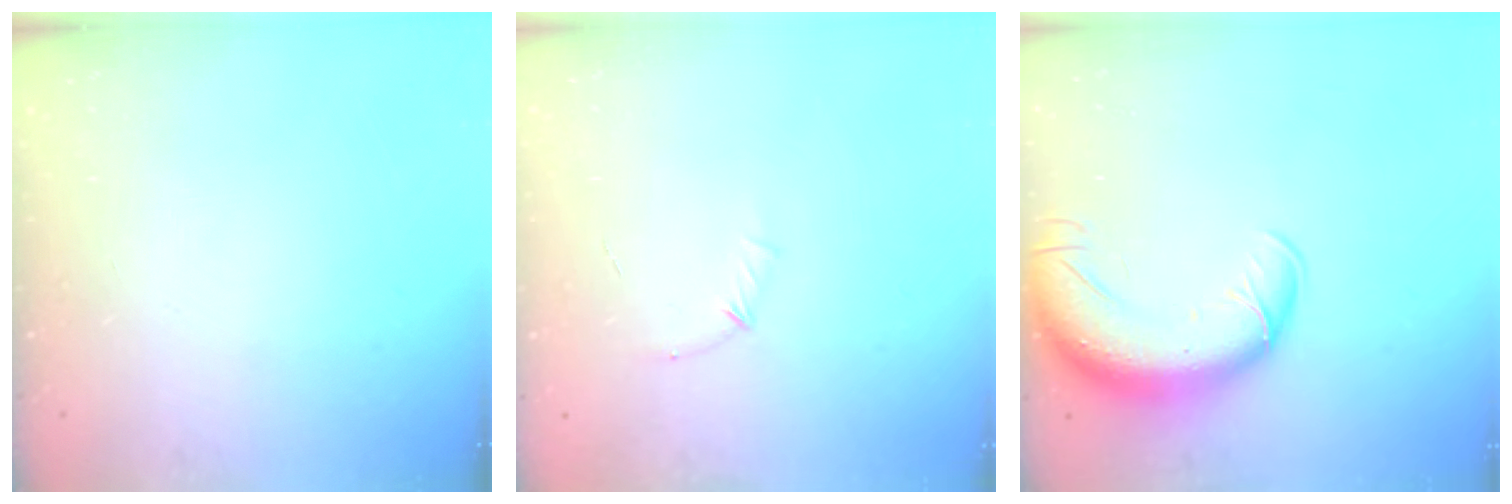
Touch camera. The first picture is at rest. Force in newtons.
{"total": 4.9, "press": 4.7, "slide": 1.2}
{"total": 15.0, "press": 14.6, "slide": 3.6}